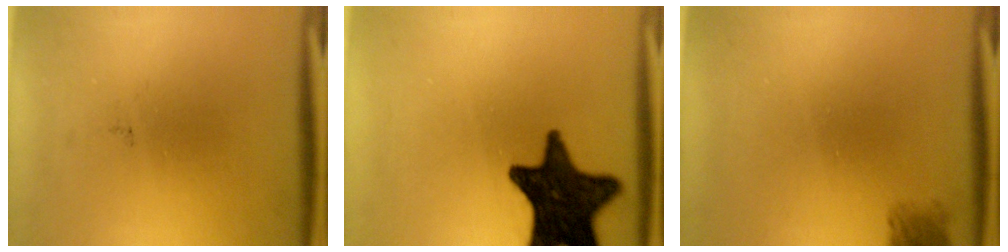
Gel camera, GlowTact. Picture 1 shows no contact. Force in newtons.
{"total": 17.2}
{"total": 2.1}